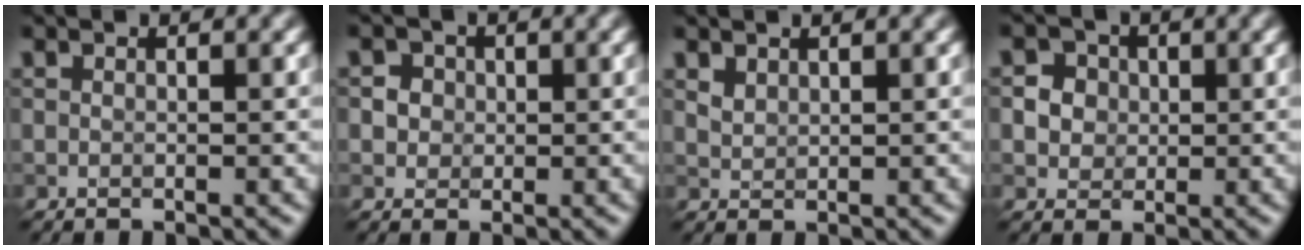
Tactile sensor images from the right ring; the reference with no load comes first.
{"total": 3.4, "force": [1.2, 2.9, 1.4], "torque": [-0.018, 0.010, 0.015]}
{"total": 1.2, "force": [0.9, 0.6, 0.4], "torque": [-0.014, -0.001, 0.024]}
{"total": 4.4, "force": [1.4, 3.7, 1.7], "torque": [-0.027, 0.012, 0.024]}